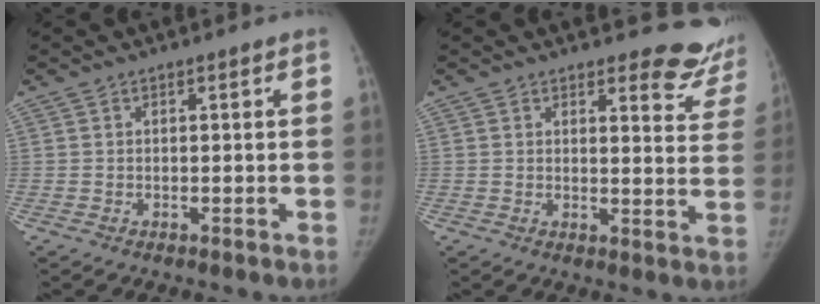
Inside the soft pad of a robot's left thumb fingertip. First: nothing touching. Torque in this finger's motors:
{"motor_torque": [-0.07, -0.04, -0.07, 0.32, -0.05]}